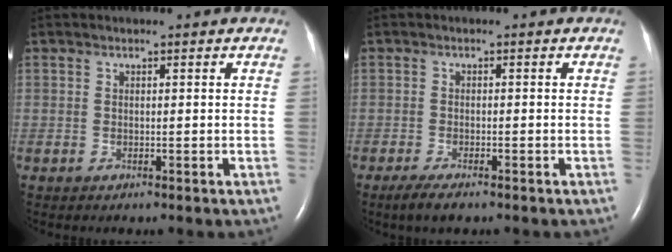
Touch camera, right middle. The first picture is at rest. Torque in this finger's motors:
{"motor_torque": [0.44, -0.31, 0.08, 0.02]}